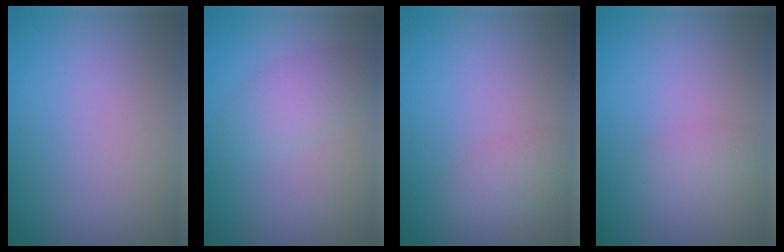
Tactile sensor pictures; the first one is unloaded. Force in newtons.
{"total": 2.5, "press": 2.5, "slide": 0.0}
{"total": 1.5, "press": 1.5, "slide": 0.0}
{"total": 1.2, "press": 1.2, "slide": 0.1}